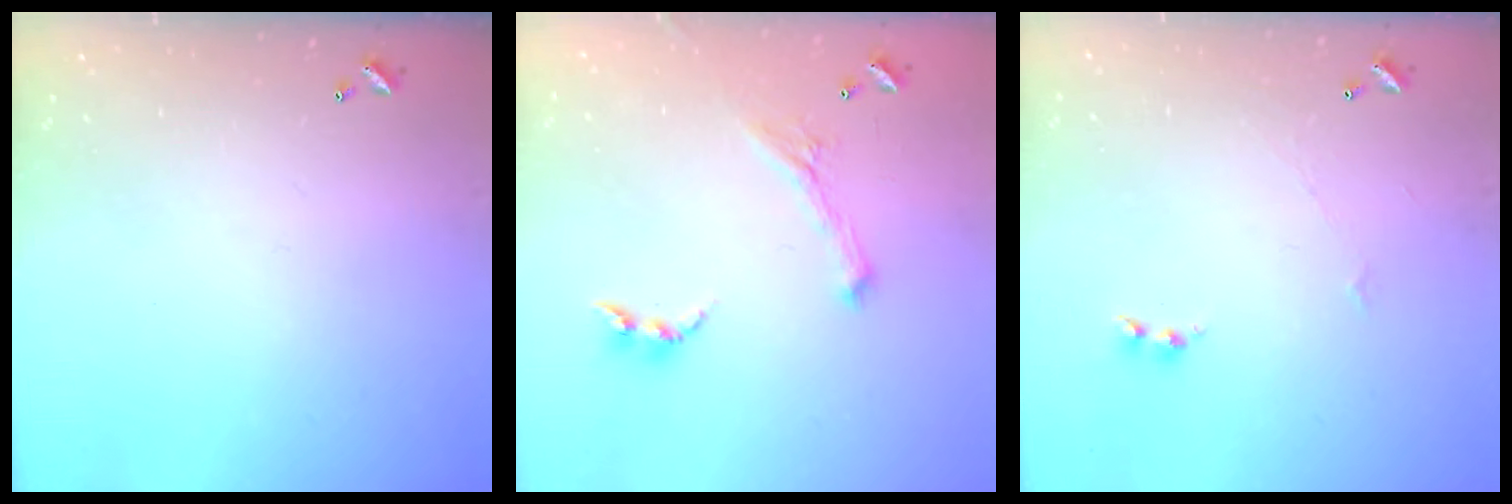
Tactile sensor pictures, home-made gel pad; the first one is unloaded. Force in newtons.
{"total": 0.7, "press": 0.6, "slide": 0.3}
{"total": 1.2, "press": 1.1, "slide": 0.4}